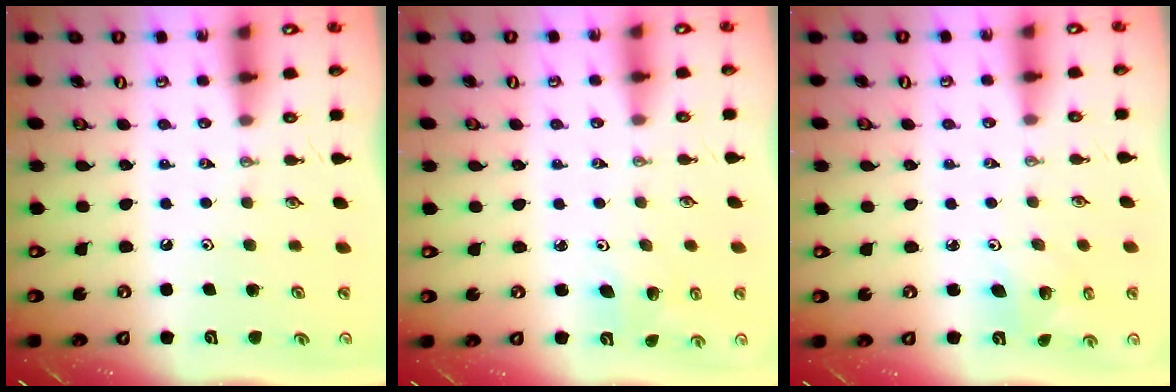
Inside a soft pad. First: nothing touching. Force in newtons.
{"total": 3.2, "press": 3.0, "slide": 1.2}
{"total": 3.2, "press": 3.2, "slide": 0.1}